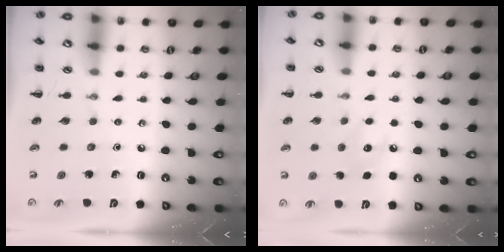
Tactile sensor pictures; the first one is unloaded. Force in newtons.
{"total": 8.0, "press": 7.7, "slide": 2.2}